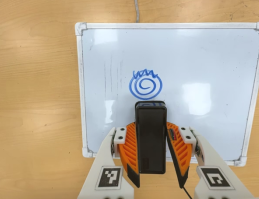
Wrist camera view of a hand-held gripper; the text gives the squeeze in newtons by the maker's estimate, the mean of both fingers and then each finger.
{"total": 6.4, "left": 5.0, "right": 7.8}